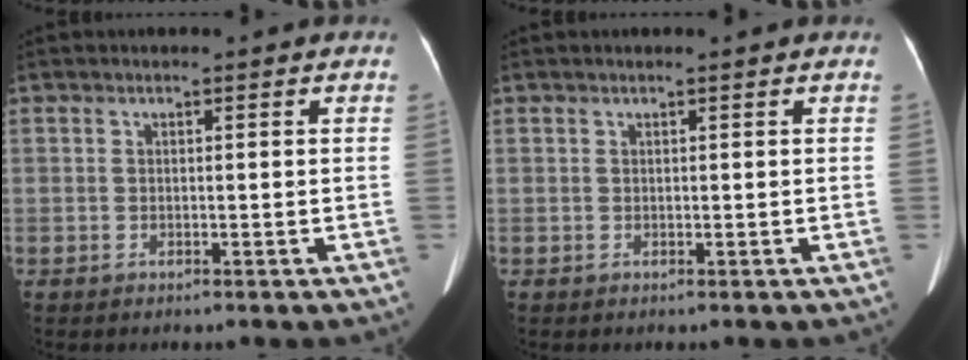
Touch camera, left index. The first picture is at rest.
{"total": 0.7, "force": [0.5, 0.1, 0.4], "torque": [-0.004, 0.008, 0.007]}